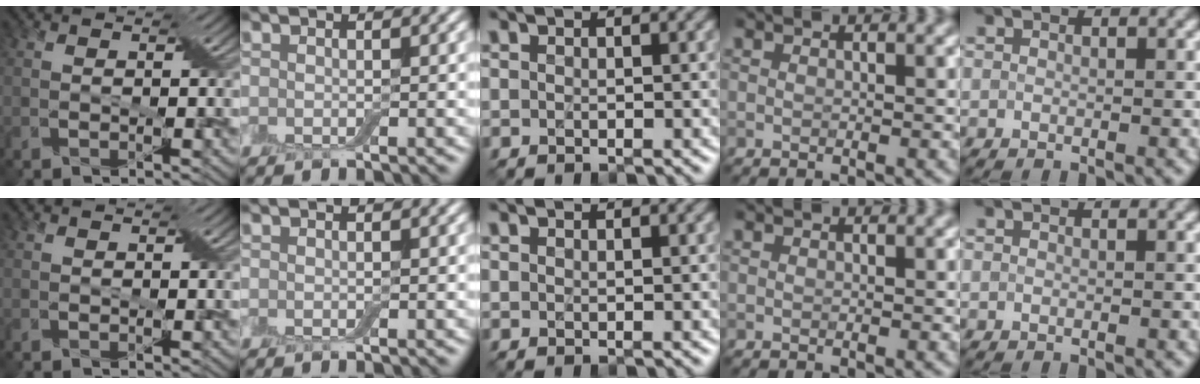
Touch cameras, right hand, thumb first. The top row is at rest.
{}